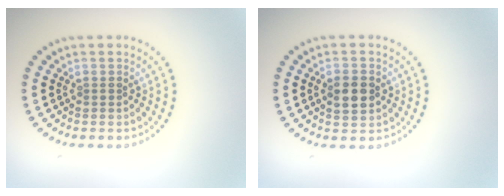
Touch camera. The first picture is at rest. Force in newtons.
{"total": 2.9, "press": 2.9, "slide": 0.2}